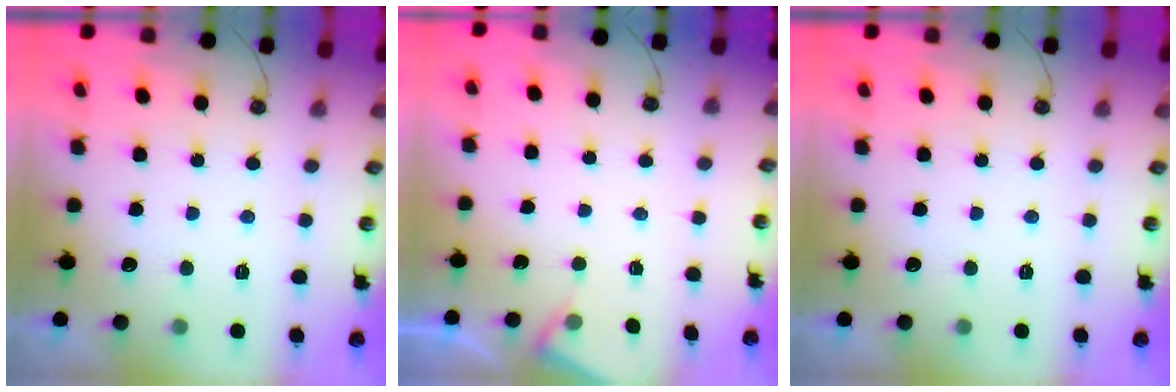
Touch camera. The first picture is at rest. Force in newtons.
{"total": 3.1, "press": 3.0, "slide": 0.5}
{"total": 0.0}